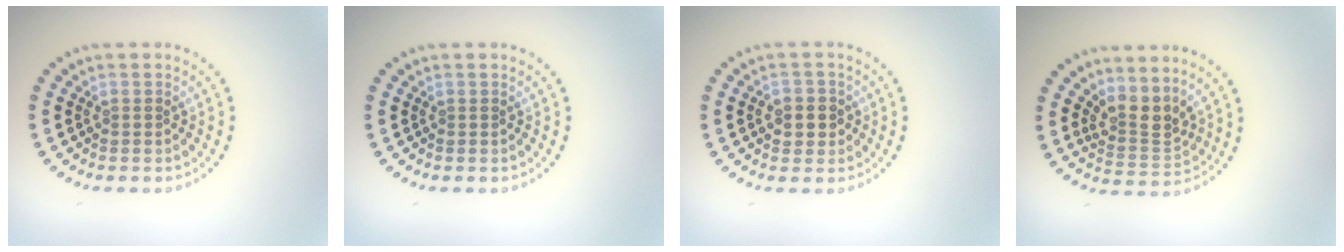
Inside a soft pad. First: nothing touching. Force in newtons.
{"total": 0.0}
{"total": 2.3, "press": 2.3, "slide": 0.5}
{"total": 2.9, "press": 2.2, "slide": 1.9}